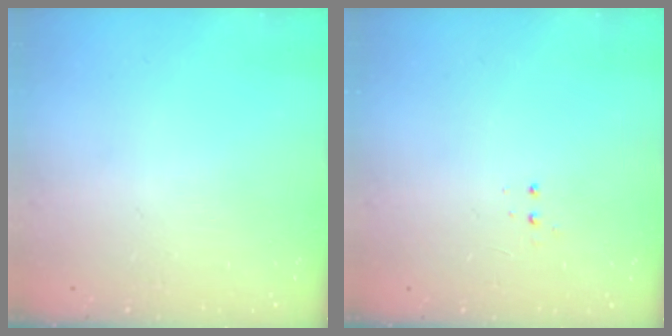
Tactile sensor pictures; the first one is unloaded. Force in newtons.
{"total": 3.3, "press": 3.2, "slide": 0.7}